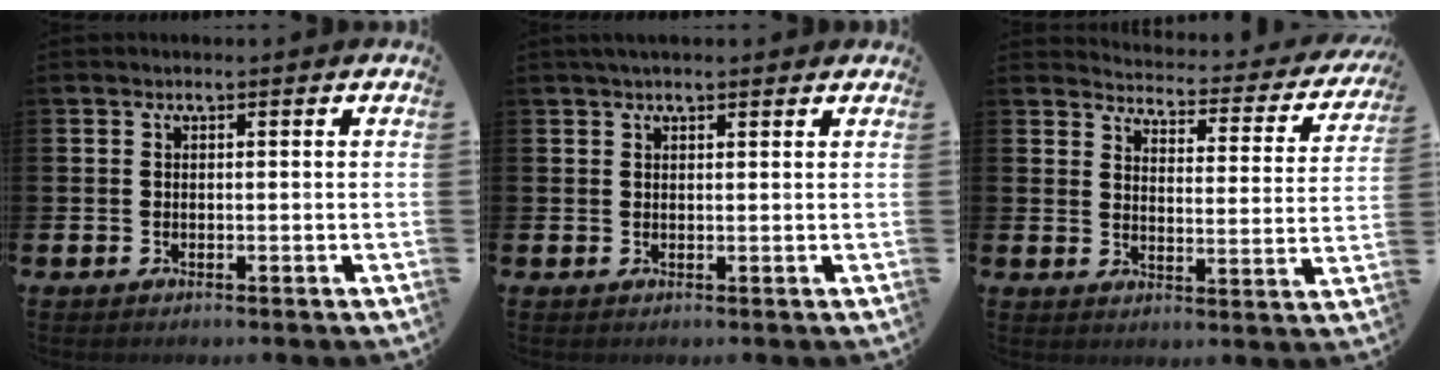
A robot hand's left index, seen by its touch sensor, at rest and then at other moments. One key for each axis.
{"total": 1.7, "fx": 1.5, "fy": 0.4, "fz": 0.8, "tx": -0.005, "ty": 0.000, "tz": 0.024}
{"total": 3.4, "fx": 3.2, "fy": 0.8, "fz": 0.6, "tx": -0.026, "ty": -0.037, "tz": 0.046}